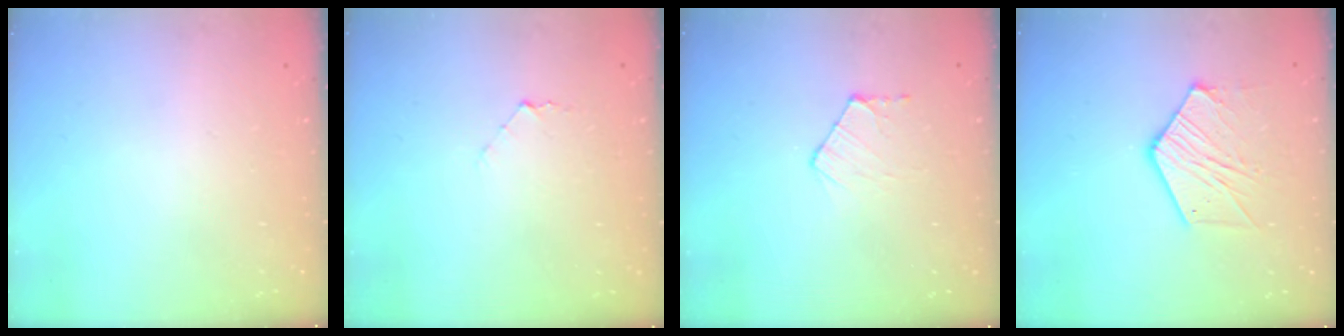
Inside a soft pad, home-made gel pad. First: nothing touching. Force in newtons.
{"total": 3.8, "press": 3.8, "slide": 0.4}
{"total": 5.8, "press": 5.8, "slide": 0.6}
{"total": 11.5, "press": 11.5, "slide": 1.1}